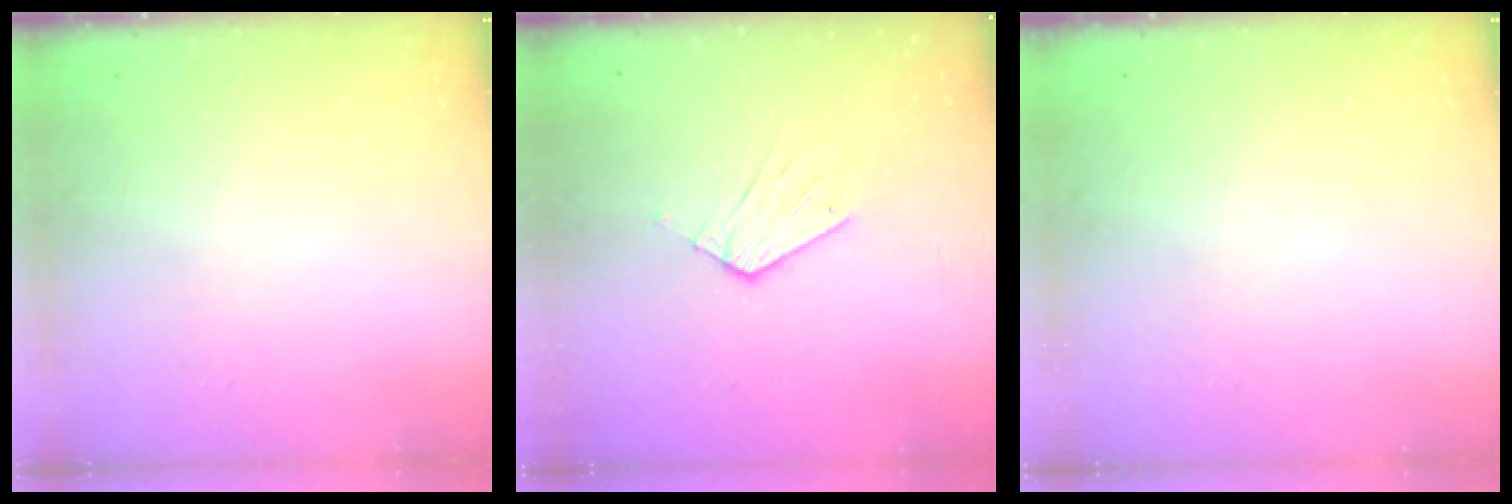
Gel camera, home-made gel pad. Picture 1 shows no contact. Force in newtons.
{"total": 6.4, "press": 6.4, "slide": 0.2}
{"total": 0.0}